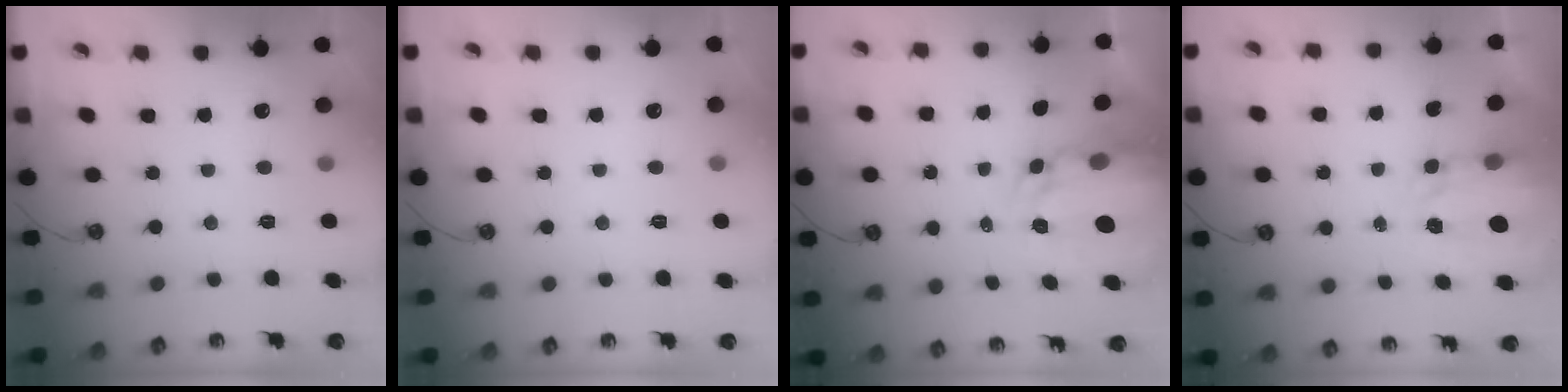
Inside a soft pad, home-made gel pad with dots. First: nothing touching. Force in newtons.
{"total": 0.0}
{"total": 5.5, "press": 5.5, "slide": 0.6}
{"total": 3.3, "press": 3.3, "slide": 0.4}